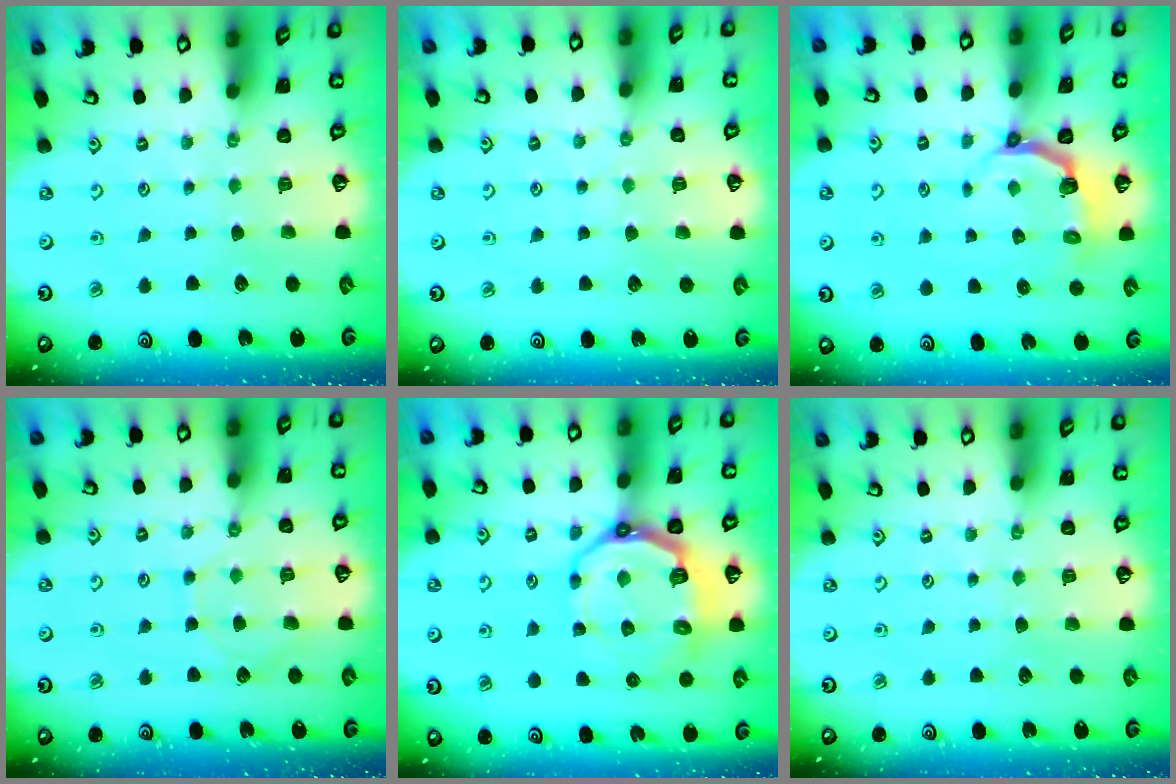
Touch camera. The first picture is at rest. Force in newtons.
{"total": 2.9, "press": 2.9, "slide": 0.5}
{"total": 4.1, "press": 2.7, "slide": 3.0}
{"total": 6.2, "press": 6.1, "slide": 0.7}
{"total": 13.2, "press": 12.6, "slide": 4.2}
{"total": 0.0}